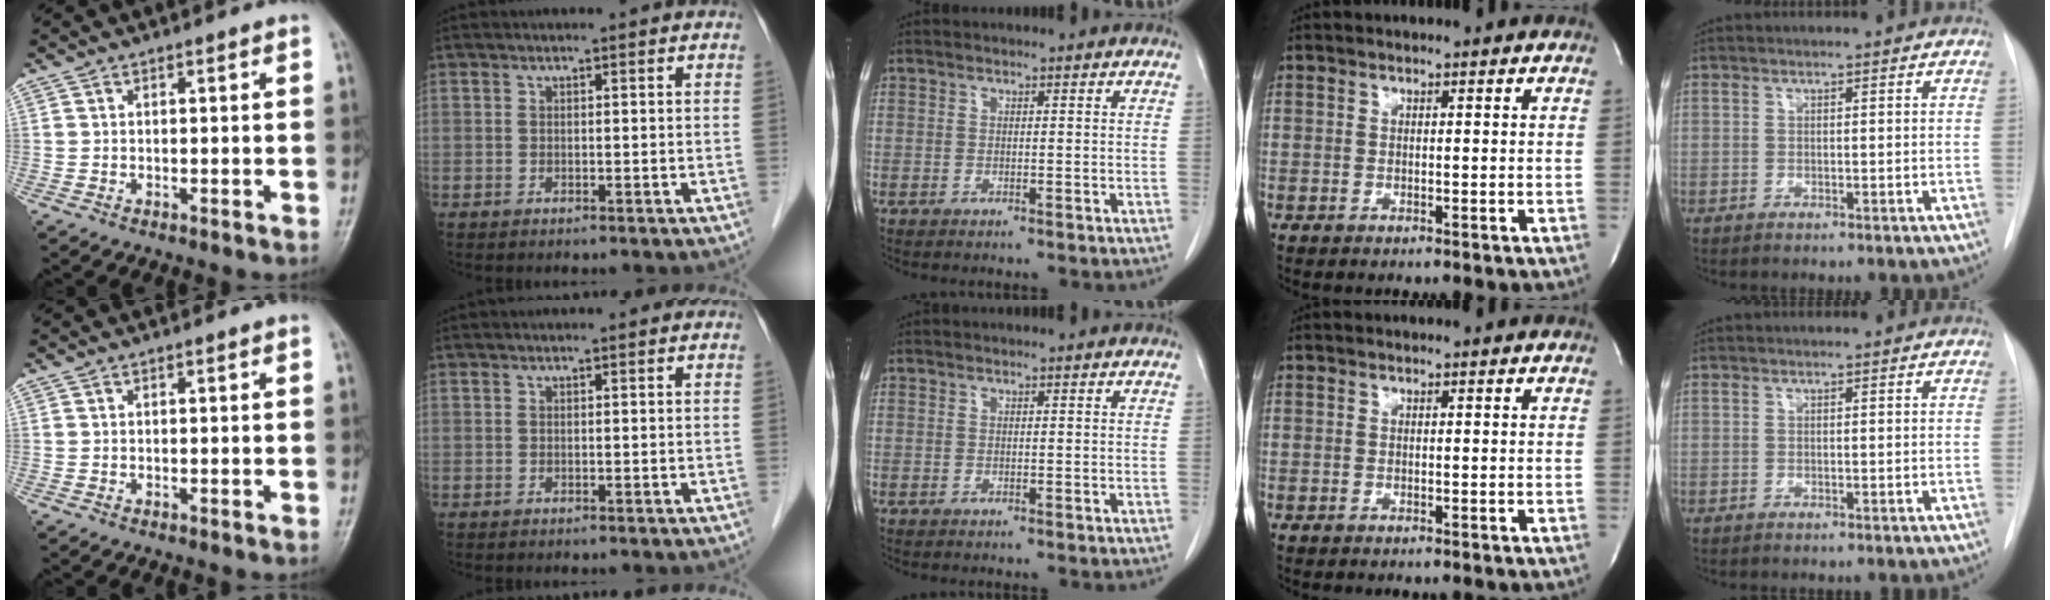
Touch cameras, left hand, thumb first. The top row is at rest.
{}